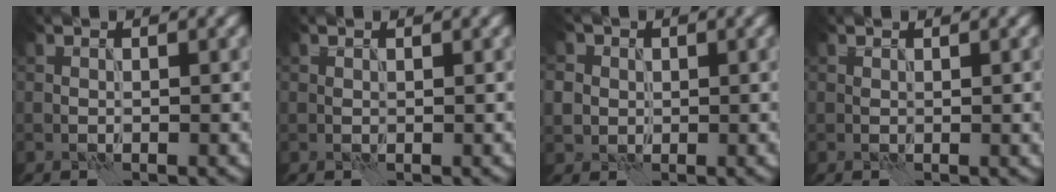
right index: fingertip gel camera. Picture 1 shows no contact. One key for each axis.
{"total": 0.0}
{"total": 2.9, "fx": 1.1, "fy": 2.7, "fz": 0.4, "tx": -0.022, "ty": 0.005, "tz": 0.020}
{"total": 0.9, "fx": 0.4, "fy": 0.3, "fz": 0.8, "tx": -0.004, "ty": 0.000, "tz": 0.005}